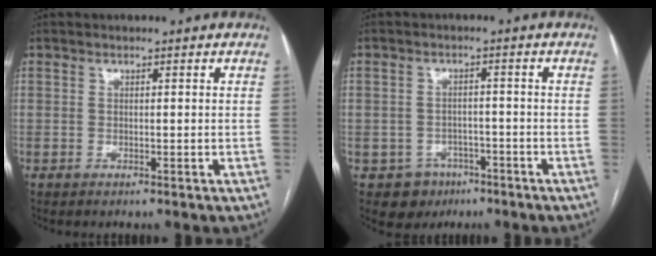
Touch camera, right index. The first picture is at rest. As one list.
[{"total": 5.0, "force": [-2.7, 4.2, 0.4], "torque": [-0.001, 0.013, -0.033]}]